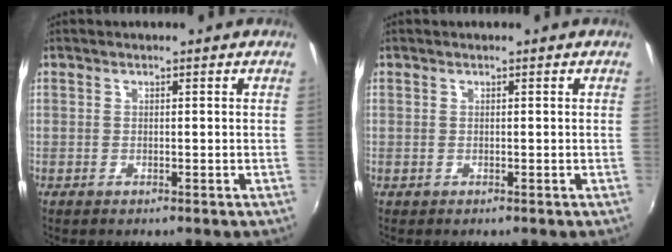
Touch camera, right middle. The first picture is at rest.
{"total": 0.0}